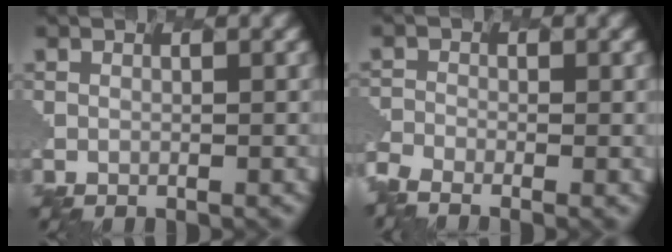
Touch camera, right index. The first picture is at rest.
{"total": 4.5, "force": [-3.9, 1.1, 2.0], "torque": [-0.052, -0.012, -0.075]}